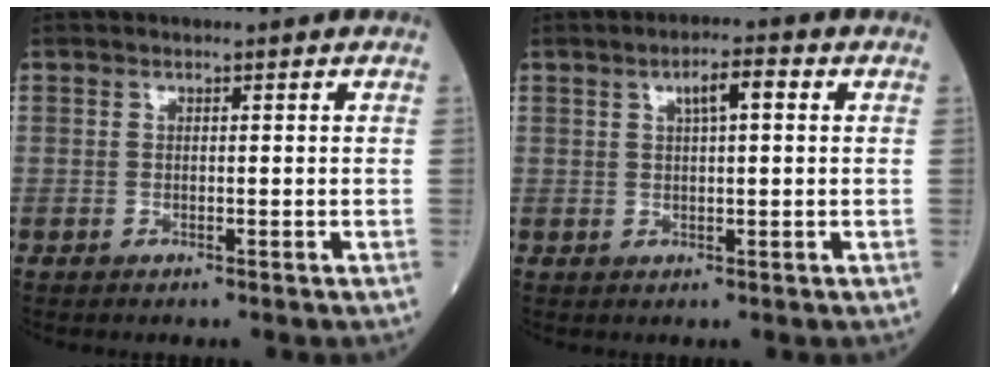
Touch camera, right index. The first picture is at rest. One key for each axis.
{"total": 3.9, "fx": 1.4, "fy": 0.8, "fz": 3.6, "tx": -0.062, "ty": 0.010, "tz": 0.024}